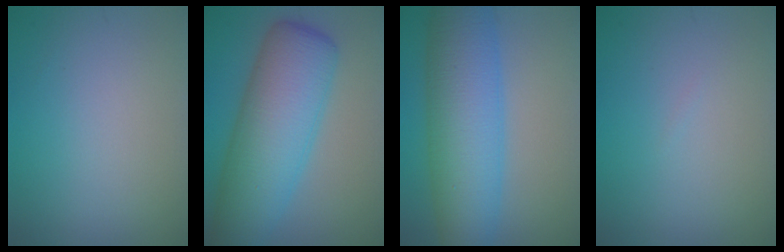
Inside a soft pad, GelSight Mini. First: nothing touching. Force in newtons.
{"total": 9.9, "press": 9.9, "slide": 0.3}
{"total": 9.5, "press": 9.5, "slide": 0.0}
{"total": 0.0}